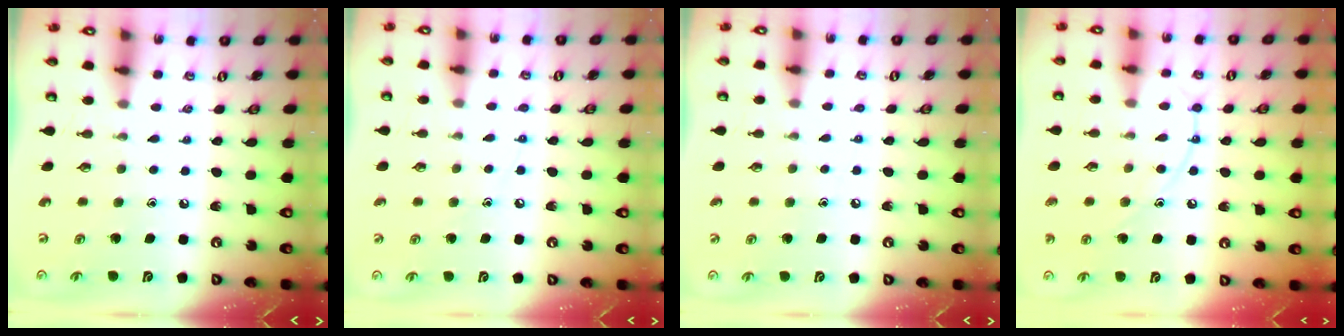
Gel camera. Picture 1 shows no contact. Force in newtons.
{"total": 5.4, "press": 5.3, "slide": 0.8}
{"total": 3.4, "press": 3.4, "slide": 0.5}
{"total": 9.3, "press": 9.3, "slide": 0.4}